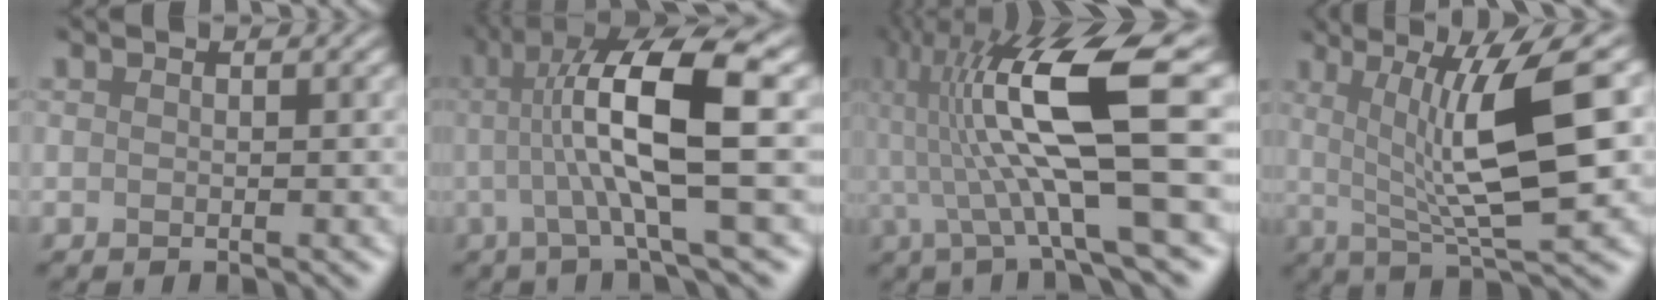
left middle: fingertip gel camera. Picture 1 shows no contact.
{"total": 9.7, "force": [0.7, 1.5, 9.6], "torque": [-0.173, 0.012, 0.023]}
{"total": 11.6, "force": [1.0, 1.8, 11.5], "torque": [-0.226, 0.016, 0.029]}
{"total": 8.9, "force": [1.0, 1.5, 8.7], "torque": [-0.140, 0.004, 0.030]}